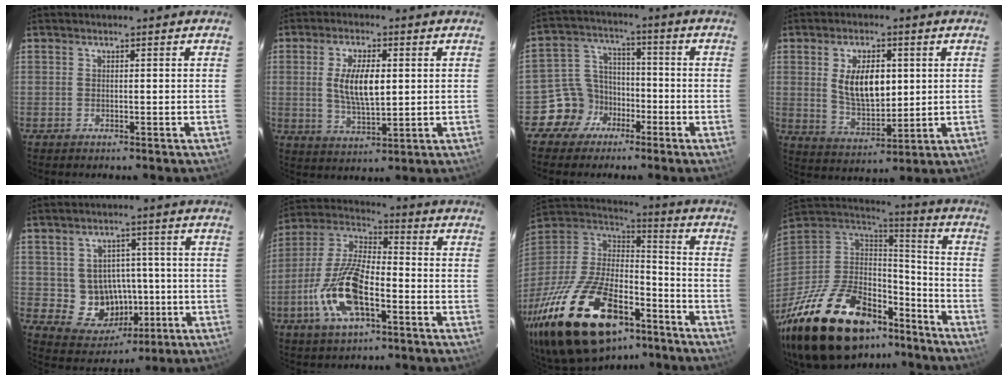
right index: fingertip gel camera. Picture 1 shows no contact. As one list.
[{"total": 8.5, "force": [1.1, 3.4, 7.7], "torque": [-0.147, -0.001, 0.025]}, {"total": 8.1, "force": [-4.7, 6.6, 1.0], "torque": [-0.029, 0.038, -0.084]}, {"total": 10.5, "force": [2.0, 5.4, 8.8], "torque": [-0.162, -0.001, 0.048]}, {"total": 10.0, "force": [-1.2, 9.2, 3.7], "torque": [-0.082, 0.011, 0.005]}, {"total": 15.5, "force": [-5.9, 6.2, 13.0], "torque": [-0.277, -0.006, -0.116]}, {"total": 34.9, "force": [-21.4, 16.4, 22.2], "torque": [-0.455, -0.026, -0.336]}, {"total": 35.5, "force": [-22.9, 18.1, 20.3], "torque": [-0.425, -0.013, -0.347]}]